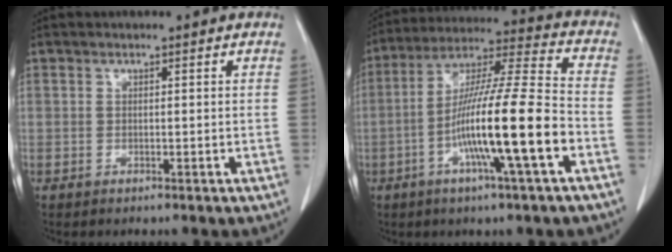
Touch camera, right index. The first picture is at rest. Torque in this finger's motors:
{"motor_torque": [1.89, -0.25, 1.05, 0.21]}